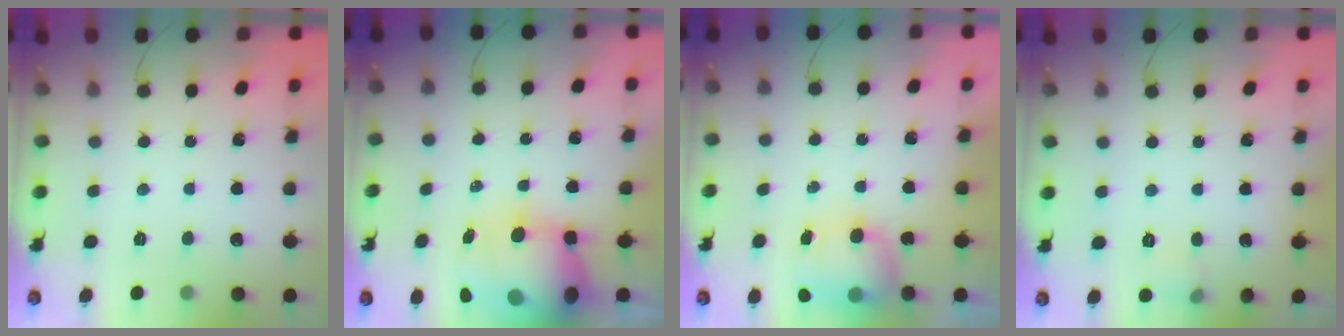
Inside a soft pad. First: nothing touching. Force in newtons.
{"total": 19.4, "press": 18.9, "slide": 4.6}
{"total": 8.9, "press": 8.4, "slide": 3.0}
{"total": 7.6, "press": 5.0, "slide": 5.7}